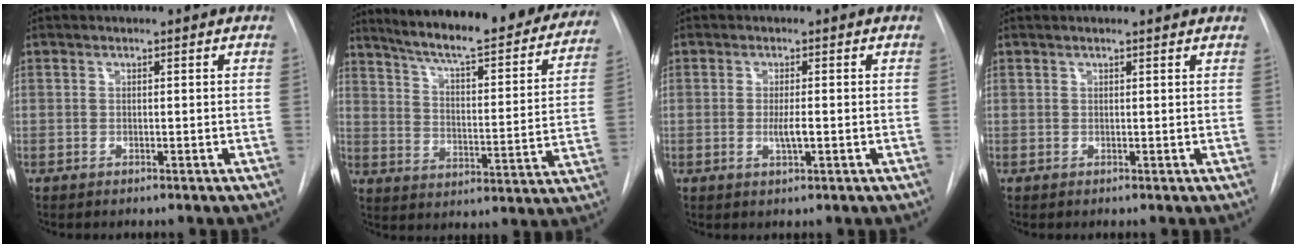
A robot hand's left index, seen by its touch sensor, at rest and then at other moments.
{"total": 28.0, "force": [24.6, 4.4, 12.6], "torque": [-0.187, -0.059, 0.313]}
{"total": 2.2, "force": [-0.4, 0.2, 2.2], "torque": [-0.044, -0.004, -0.006]}
{"total": 3.1, "force": [2.9, 0.2, 1.0], "torque": [-0.016, 0.018, 0.030]}